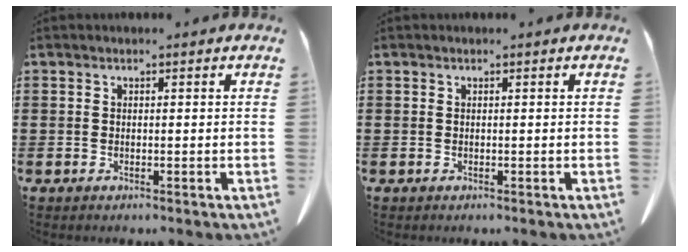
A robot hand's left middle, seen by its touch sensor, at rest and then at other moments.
{"total": 0.0}